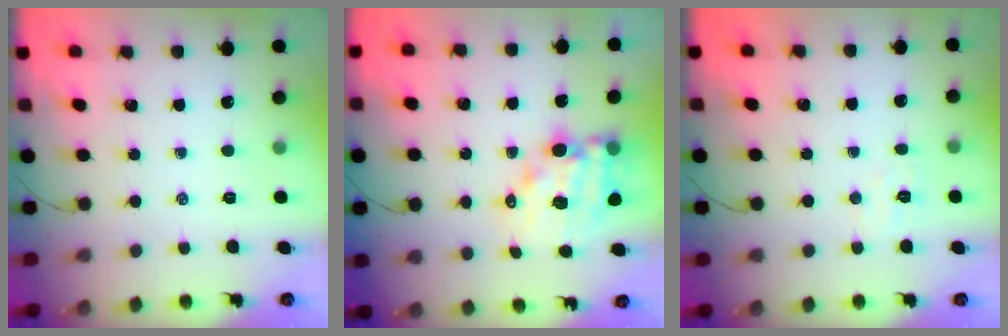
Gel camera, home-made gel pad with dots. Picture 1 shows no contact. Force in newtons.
{"total": 13.1, "press": 12.6, "slide": 3.4}
{"total": 3.4, "press": 3.3, "slide": 0.8}